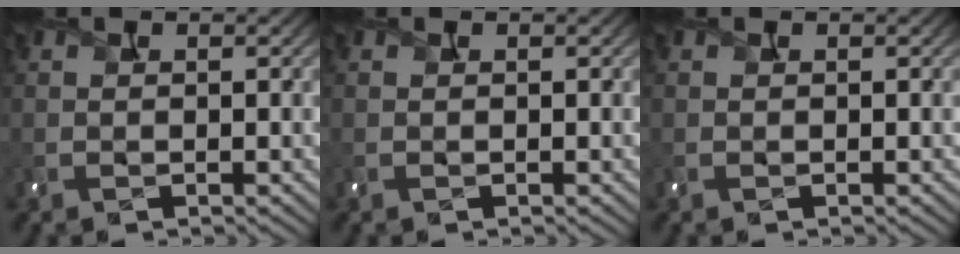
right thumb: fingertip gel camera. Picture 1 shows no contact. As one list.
[{"total": 0.0}, {"total": 0.0}]